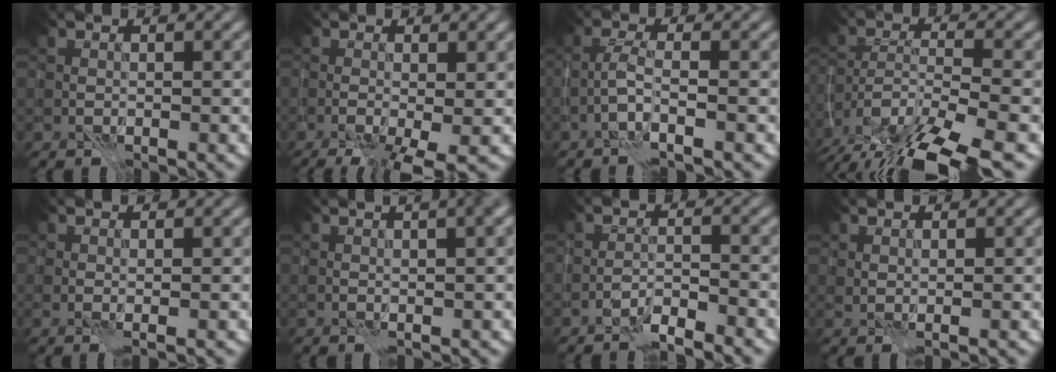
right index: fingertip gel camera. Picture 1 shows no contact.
{"total": 5.0, "force": [-2.1, 1.5, 4.3], "torque": [-0.068, -0.012, -0.032]}
{"total": 2.1, "force": [-0.8, 0.3, 1.9], "torque": [-0.044, 0.008, -0.027]}
{"total": 10.6, "force": [-8.0, 3.2, 6.1], "torque": [-0.115, -0.025, -0.139]}
{"total": 1.2, "force": [0.7, 0.4, 1.0], "torque": [-0.013, -0.003, 0.010]}
{"total": 6.5, "force": [2.4, 2.9, 5.3], "torque": [-0.023, 0.037, -0.005]}
{"total": 2.1, "force": [-1.9, 0.2, 0.9], "torque": [-0.015, 0.006, -0.039]}
{"total": 1.1, "force": [0.9, 0.1, 0.5], "torque": [-0.012, 0.001, 0.018]}